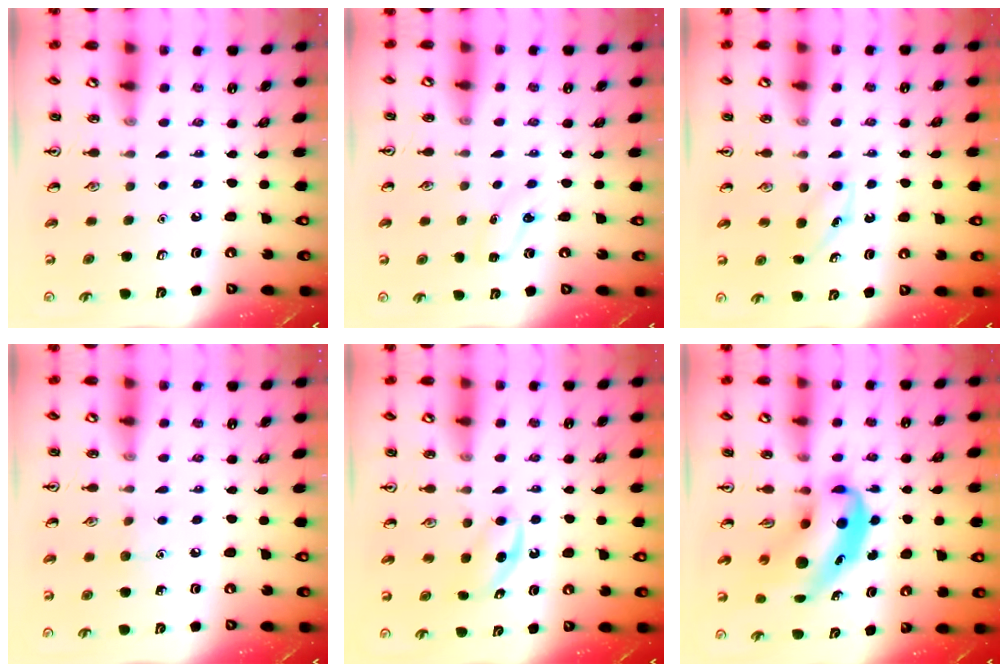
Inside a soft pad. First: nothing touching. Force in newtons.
{"total": 3.8, "press": 3.6, "slide": 1.3}
{"total": 4.1, "press": 3.8, "slide": 1.6}
{"total": 5.0, "press": 4.7, "slide": 1.6}
{"total": 4.1, "press": 3.8, "slide": 1.3}
{"total": 10.0, "press": 9.5, "slide": 2.9}